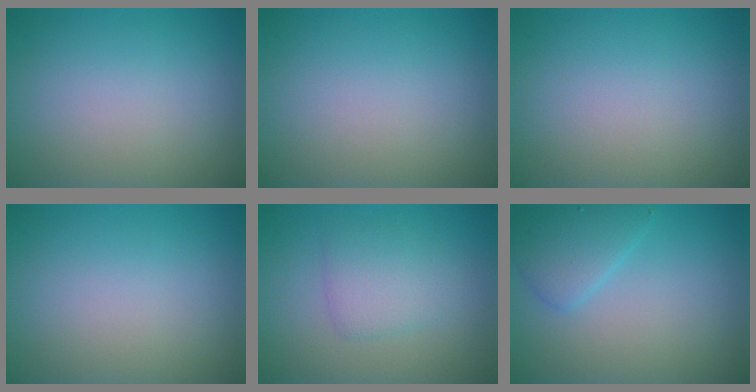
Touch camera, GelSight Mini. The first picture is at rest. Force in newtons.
{"total": 0.0}
{"total": 0.0}
{"total": 0.0}
{"total": 2.7, "press": 2.7, "slide": 0.1}
{"total": 2.8, "press": 2.8, "slide": 0.1}